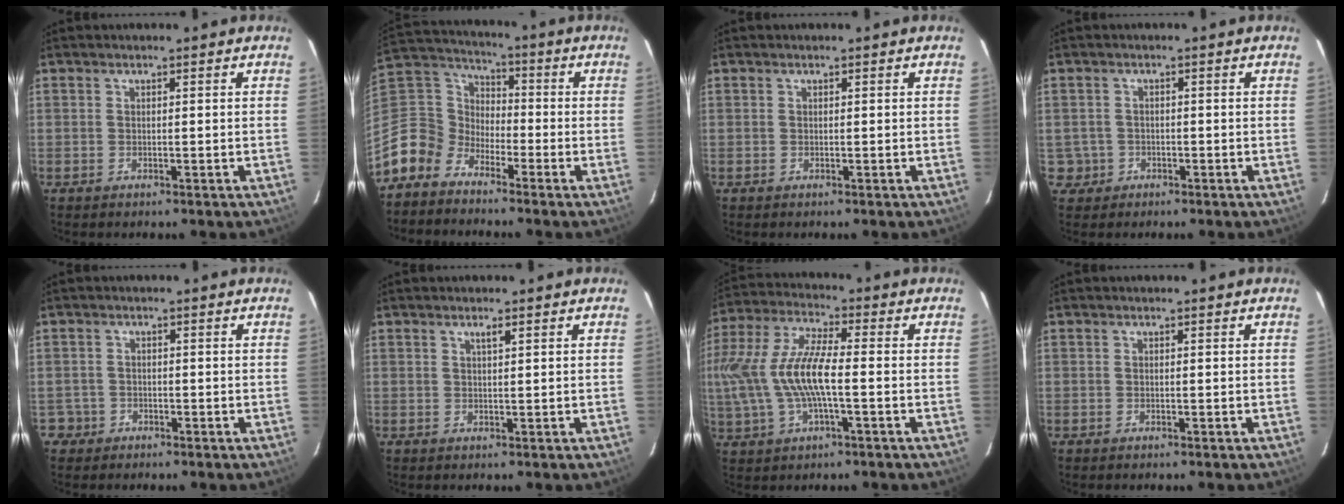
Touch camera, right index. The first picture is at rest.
{"total": 9.4, "force": [-6.5, 6.7, 1.4], "torque": [-0.059, 0.036, -0.155]}
{"total": 0.0}
{"total": 3.4, "force": [-0.8, 3.3, 0.0], "torque": [-0.001, 0.012, -0.006]}
{"total": 2.9, "force": [-1.2, 2.6, -0.3], "torque": [0.006, 0.017, -0.017]}
{"total": 1.2, "force": [0.8, 0.1, 0.9], "torque": [-0.015, 0.000, 0.014]}
{"total": 14.4, "force": [-1.4, 4.4, 13.7], "torque": [-0.278, 0.004, -0.026]}
{"total": 0.0}